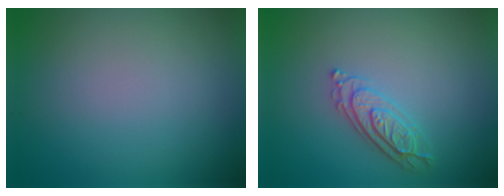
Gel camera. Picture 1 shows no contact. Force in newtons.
{"total": 2.9, "press": 2.7, "slide": 1.0}